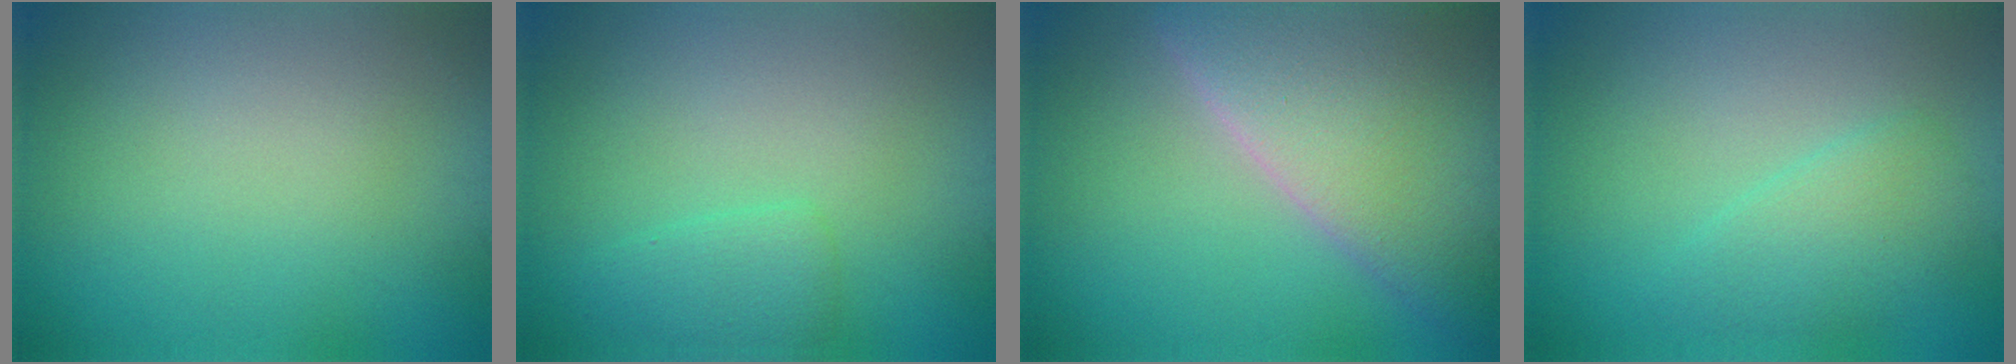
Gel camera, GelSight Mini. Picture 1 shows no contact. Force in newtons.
{"total": 1.9, "press": 1.9, "slide": 0.2}
{"total": 10.8, "press": 10.8, "slide": 0.8}
{"total": 2.7, "press": 2.7, "slide": 0.2}